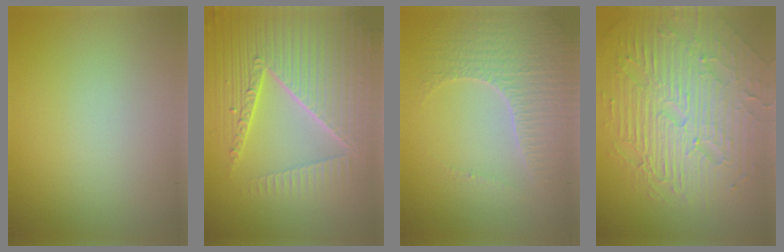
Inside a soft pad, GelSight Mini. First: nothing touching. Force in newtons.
{"total": 8.8, "press": 6.1, "slide": 6.4}
{"total": 4.0, "press": 3.9, "slide": 1.1}
{"total": 9.9, "press": 6.4, "slide": 7.5}